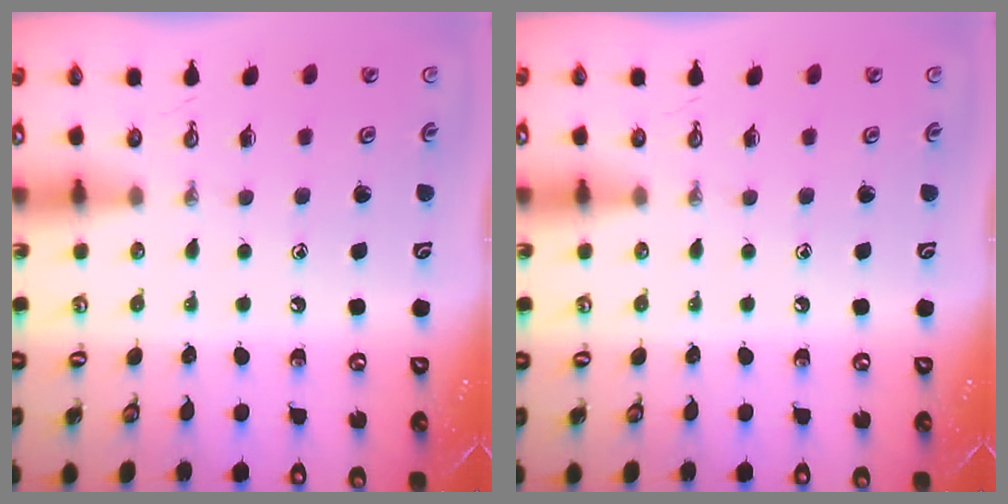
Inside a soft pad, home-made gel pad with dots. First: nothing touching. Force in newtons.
{"total": 0.0}